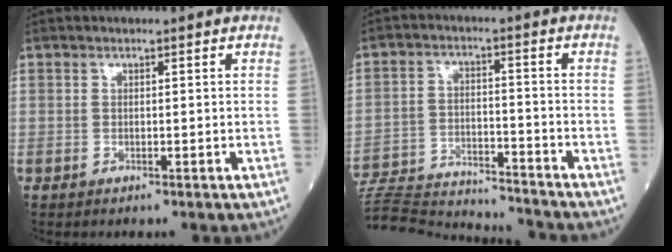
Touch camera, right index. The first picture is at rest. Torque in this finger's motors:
{"motor_torque": [-1.12, -0.24, -1.05, -0.21]}